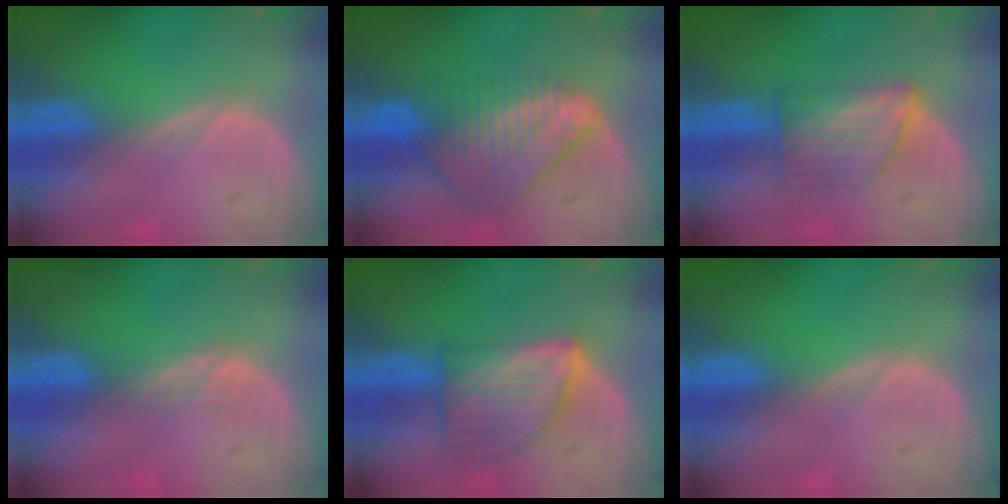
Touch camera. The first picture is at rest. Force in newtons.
{"total": 8.7, "press": 7.6, "slide": 4.3}
{"total": 5.9, "press": 5.6, "slide": 1.8}
{"total": 1.5, "press": 1.5, "slide": 0.3}
{"total": 7.1, "press": 7.1, "slide": 0.1}
{"total": 0.0}